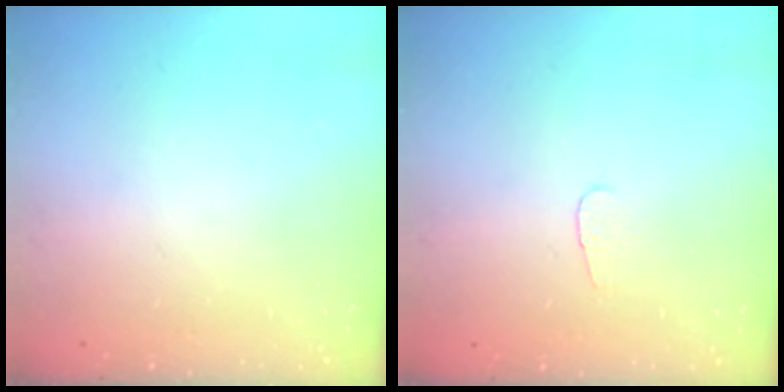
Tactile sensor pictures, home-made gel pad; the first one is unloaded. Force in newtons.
{"total": 2.8, "press": 2.8, "slide": 0.3}